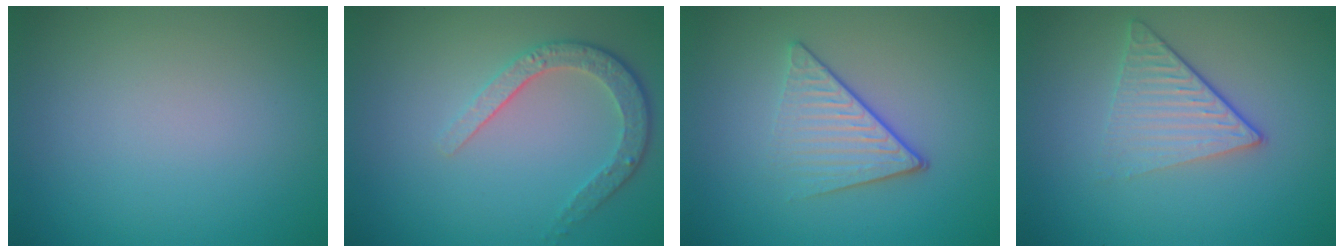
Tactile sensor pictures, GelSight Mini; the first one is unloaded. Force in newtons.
{"total": 3.5, "press": 2.8, "slide": 2.1}
{"total": 4.2, "press": 2.9, "slide": 3.0}
{"total": 3.7, "press": 2.7, "slide": 2.6}